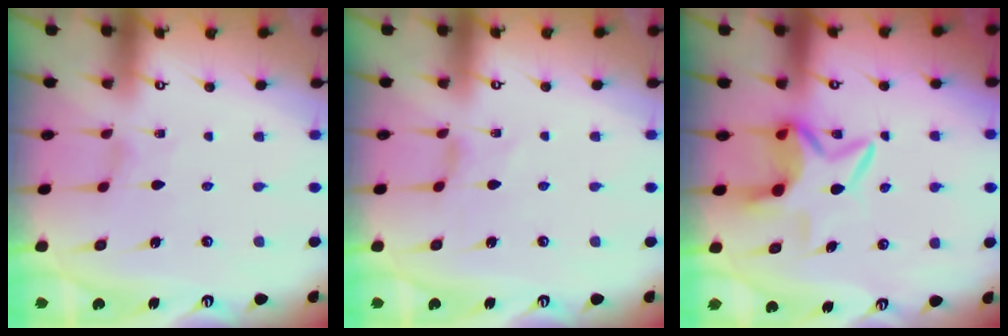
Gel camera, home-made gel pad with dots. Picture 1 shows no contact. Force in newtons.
{"total": 0.0}
{"total": 6.6, "press": 6.5, "slide": 1.5}